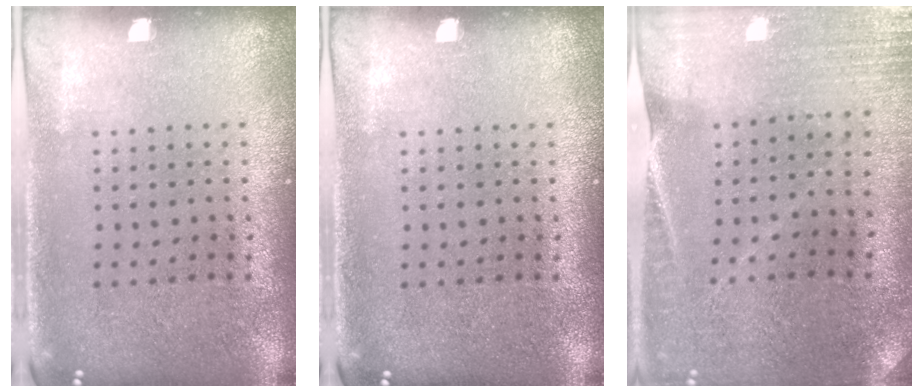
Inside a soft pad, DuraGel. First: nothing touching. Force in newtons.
{"total": 0.0}
{"total": 0.8, "press": 0.8, "slide": 0.1}